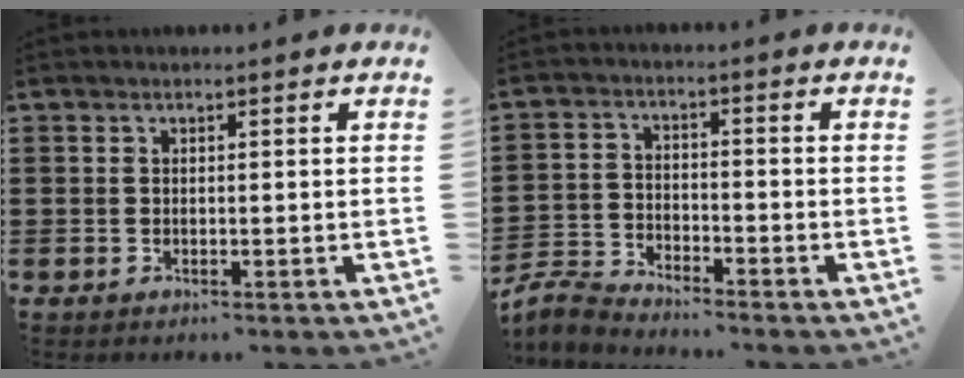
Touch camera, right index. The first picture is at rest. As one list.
[{"total": 3.6, "force": [-3.6, 0.5, 0.2], "torque": [-0.032, -0.003, -0.082]}]